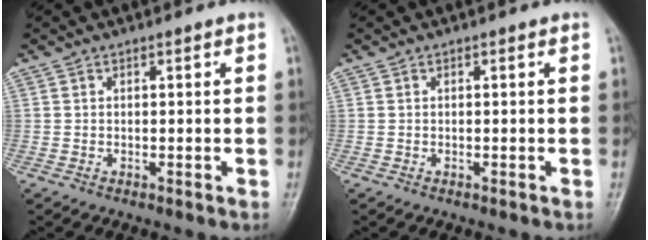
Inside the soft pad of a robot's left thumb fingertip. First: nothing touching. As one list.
[{"total": 0.0}]